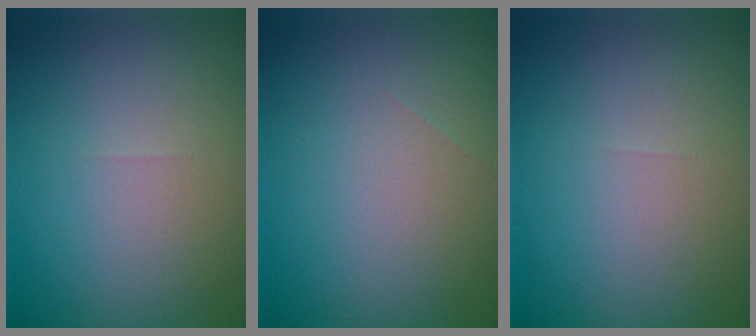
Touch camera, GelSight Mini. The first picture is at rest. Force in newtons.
{"total": 0.0}
{"total": 0.0}